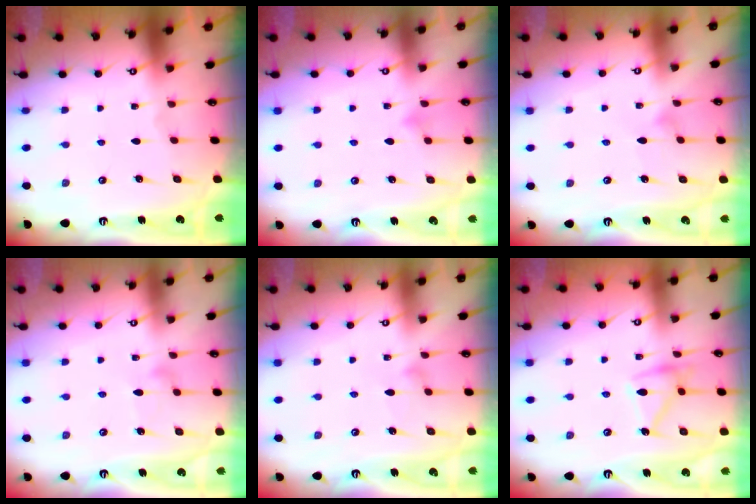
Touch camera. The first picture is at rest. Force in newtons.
{"total": 6.0, "press": 5.9, "slide": 0.4}
{"total": 3.5, "press": 3.5, "slide": 0.2}
{"total": 6.6, "press": 6.6, "slide": 0.3}
{"total": 6.2, "press": 6.2, "slide": 0.4}
{"total": 13.2, "press": 13.2, "slide": 0.2}